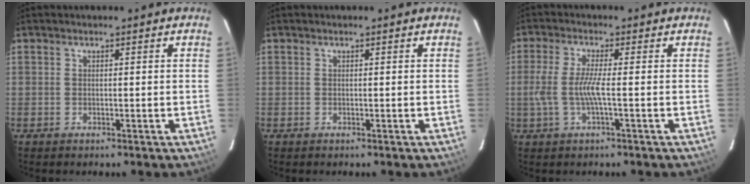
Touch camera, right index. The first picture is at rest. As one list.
[{"total": 0.0}, {"total": 5.6, "force": [-1.1, 0.0, 5.5], "torque": [-0.122, -0.005, -0.020]}]